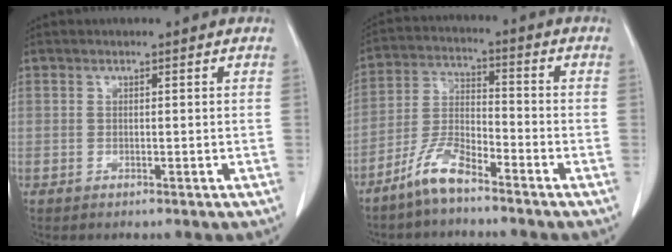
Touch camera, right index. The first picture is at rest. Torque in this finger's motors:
{"motor_torque": [0.17, -0.23, 0.15, 0.10]}